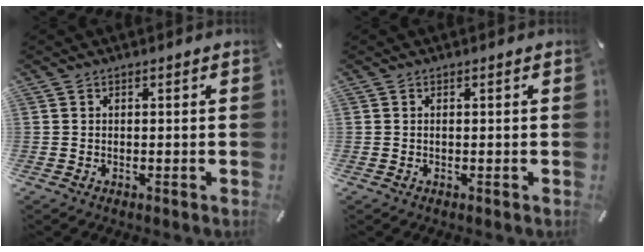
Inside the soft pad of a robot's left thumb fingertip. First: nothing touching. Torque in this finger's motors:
{"motor_torque": [0.21, 0.48, 0.07, 0.27, 0.00]}